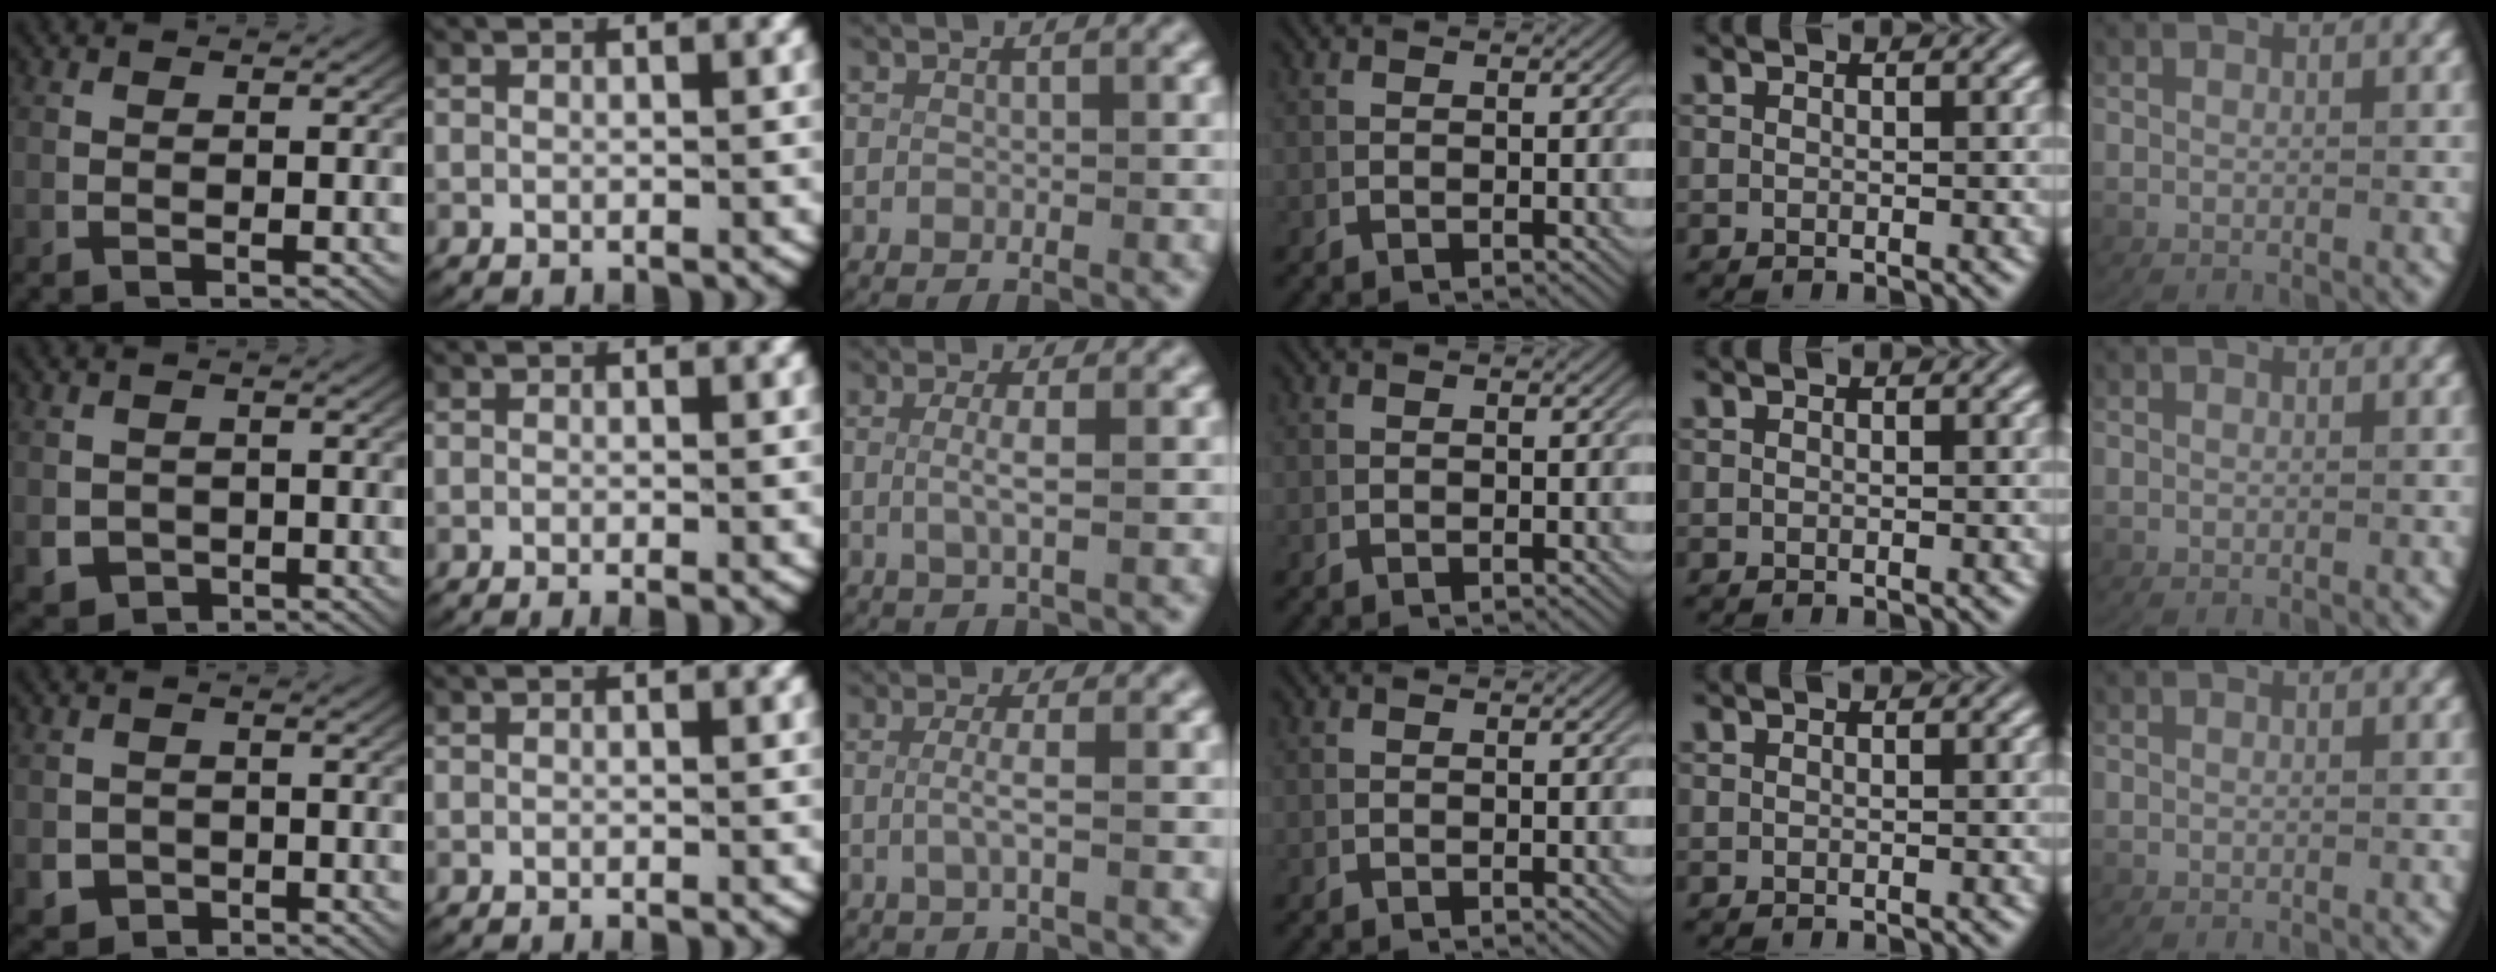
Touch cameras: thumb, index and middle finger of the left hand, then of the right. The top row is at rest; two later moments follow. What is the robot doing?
{"motion": "lift_and_place", "object": "paper towel"}